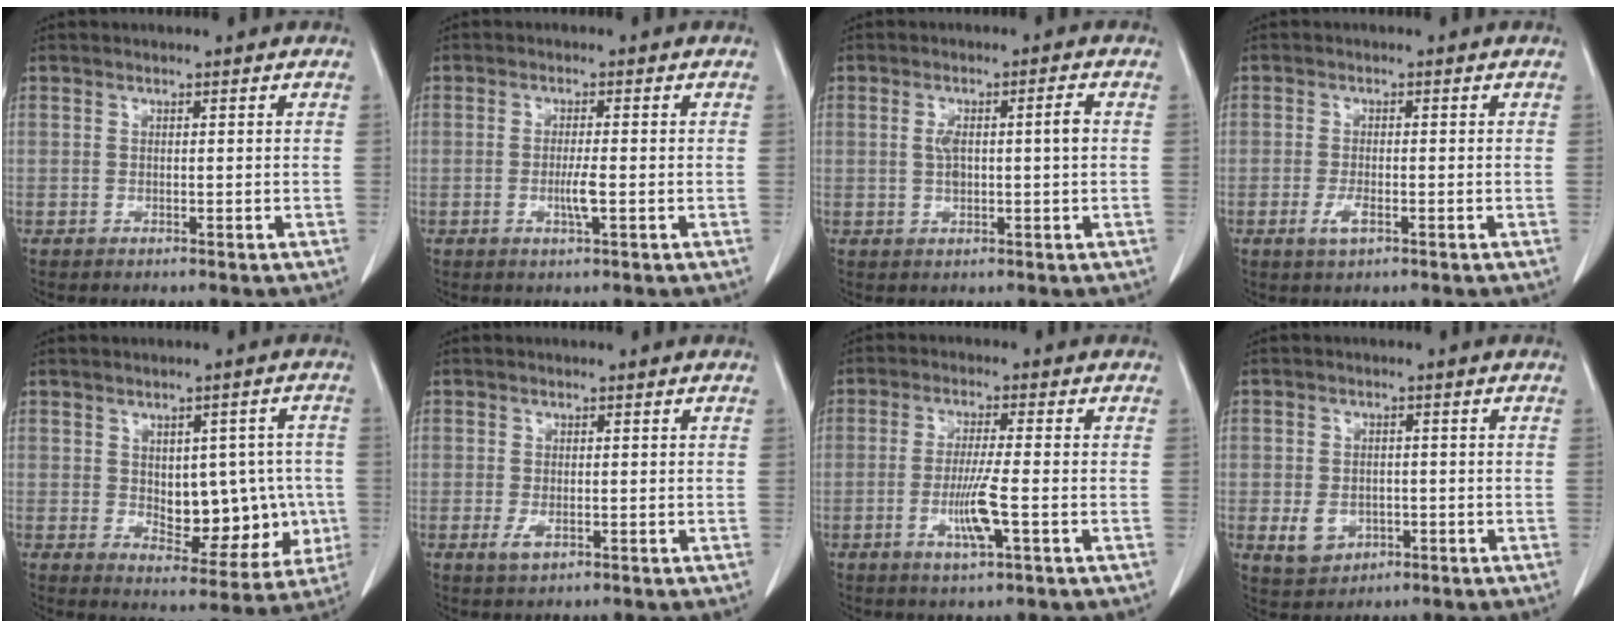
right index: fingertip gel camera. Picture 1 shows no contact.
{"total": 2.7, "force": [-0.7, 0.0, 2.6], "torque": [-0.053, -0.004, -0.012]}
{"total": 4.6, "force": [0.4, 0.7, 4.5], "torque": [-0.086, 0.013, 0.011]}
{"total": 2.5, "force": [-1.1, 0.7, 2.1], "torque": [-0.044, -0.002, -0.020]}
{"total": 10.9, "force": [-0.5, 6.1, 9.0], "torque": [-0.103, 0.015, 0.016]}
{"total": 2.0, "force": [-0.7, 0.9, 1.6], "torque": [-0.031, -0.002, -0.008]}
{"total": 6.1, "force": [-1.9, -0.1, 5.8], "torque": [-0.112, -0.012, -0.034]}
{"total": 4.8, "force": [-1.3, 4.0, 2.3], "torque": [-0.038, 0.001, -0.007]}